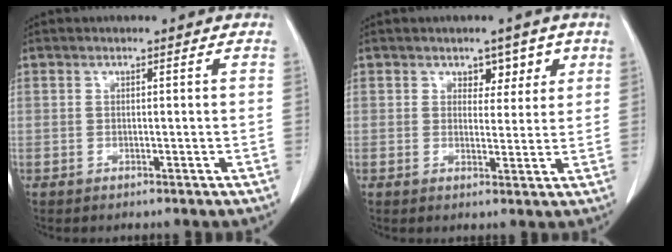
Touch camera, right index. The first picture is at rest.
{"total": 3.5, "force": [1.9, 2.3, 1.8], "torque": [-0.008, 0.003, 0.027]}